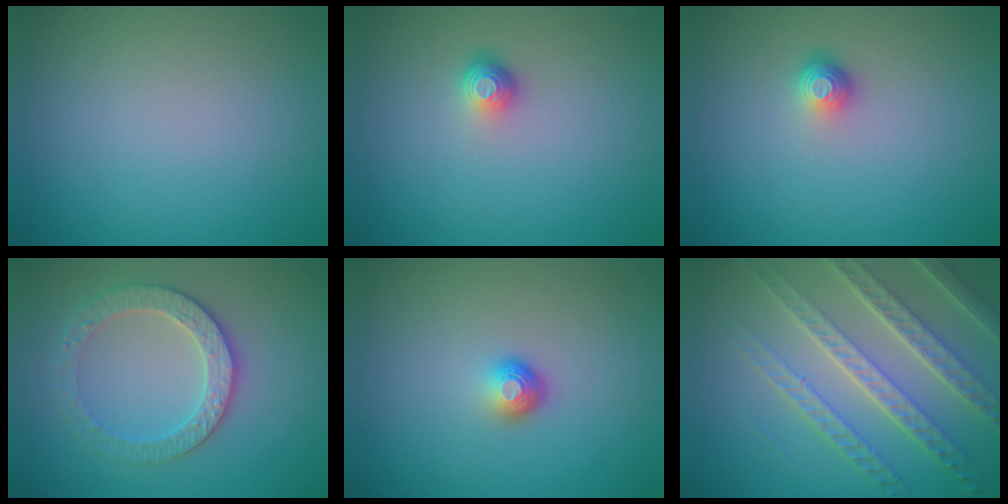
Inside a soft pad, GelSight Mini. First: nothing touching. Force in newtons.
{"total": 1.6, "press": 1.2, "slide": 1.1}
{"total": 1.6, "press": 1.2, "slide": 1.1}
{"total": 3.4, "press": 3.4, "slide": 0.5}
{"total": 1.8, "press": 1.1, "slide": 1.5}
{"total": 7.4, "press": 5.3, "slide": 5.2}